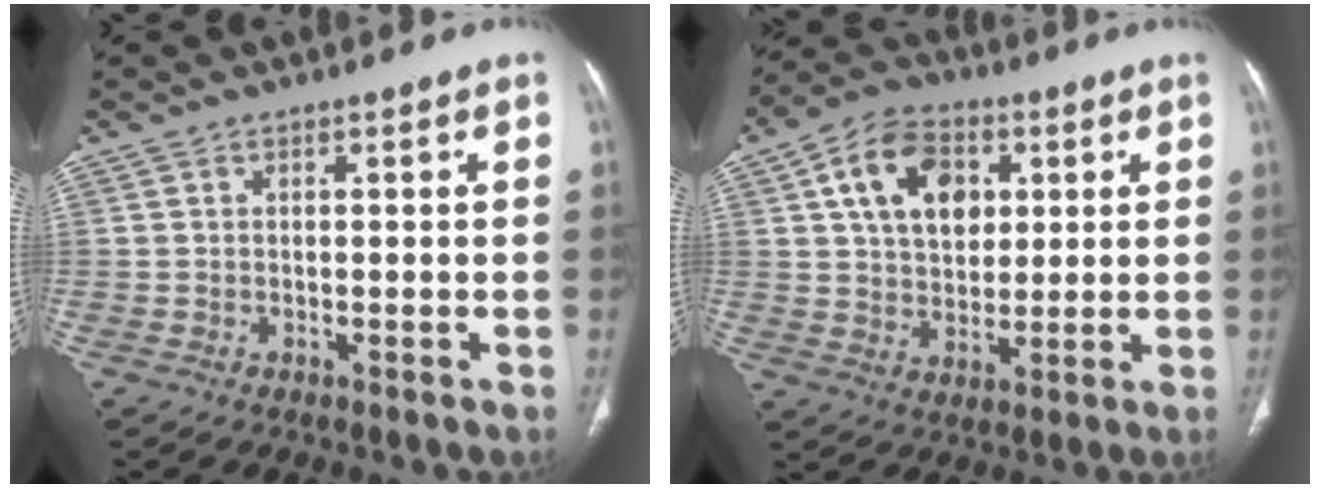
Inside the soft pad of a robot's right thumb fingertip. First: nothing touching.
{"total": 13.9, "force": [4.3, 9.7, 9.1], "torque": [-0.119, 0.000, 0.071]}